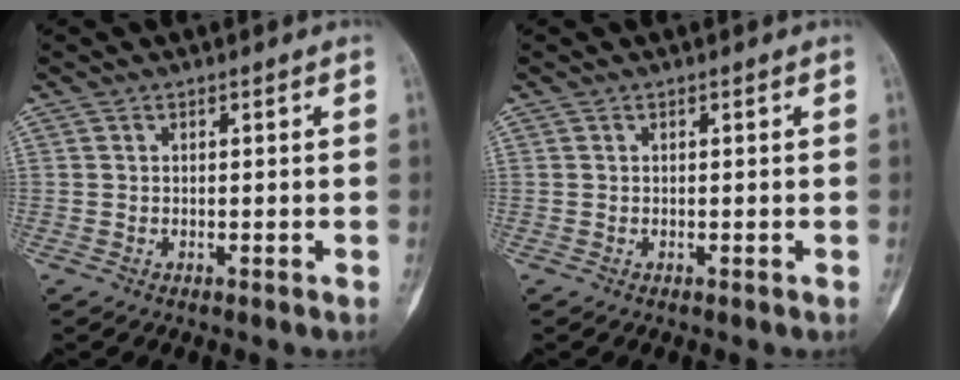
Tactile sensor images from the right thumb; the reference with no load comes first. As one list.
[{"total": 0.0}]